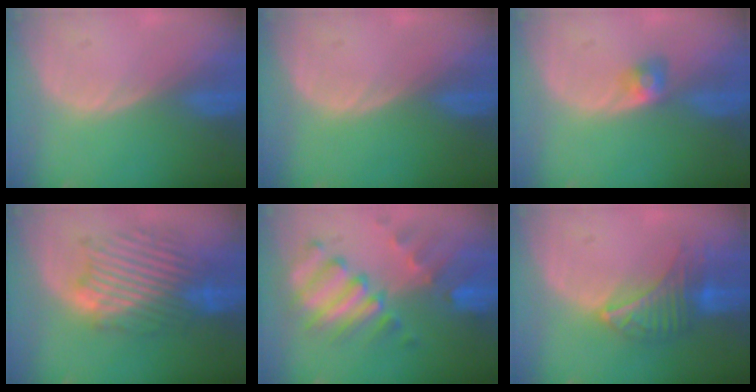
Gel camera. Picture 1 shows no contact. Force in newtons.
{"total": 0.0}
{"total": 2.9, "press": 2.5, "slide": 1.4}
{"total": 9.4, "press": 9.4, "slide": 0.2}
{"total": 10.1, "press": 8.9, "slide": 4.8}
{"total": 6.8, "press": 6.6, "slide": 1.4}